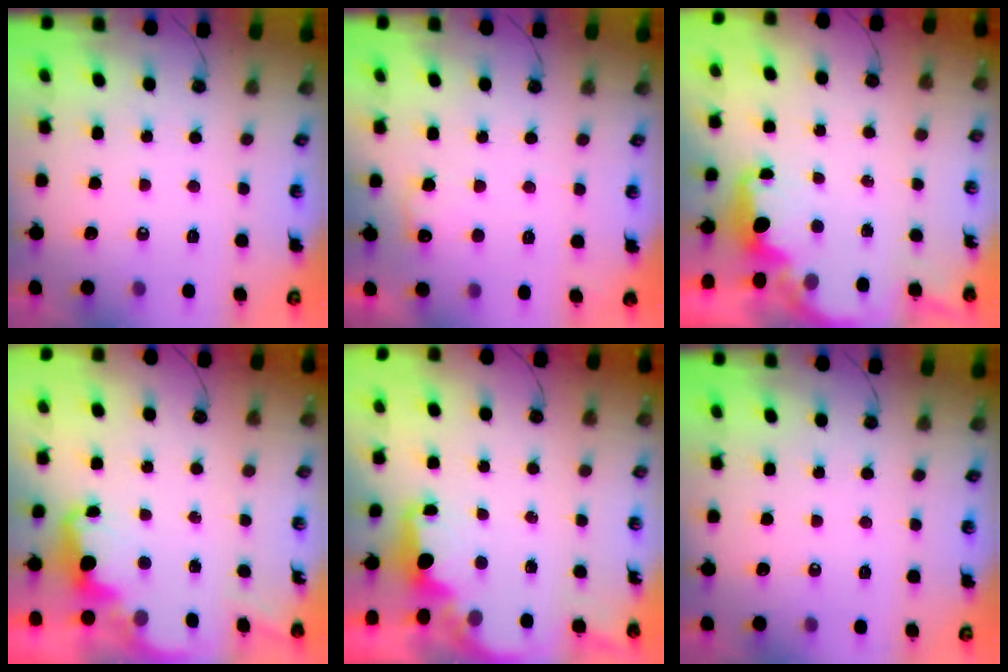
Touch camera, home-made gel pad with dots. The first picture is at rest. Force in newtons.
{"total": 6.5, "press": 6.4, "slide": 1.4}
{"total": 2.2, "press": 2.0, "slide": 0.8}
{"total": 2.5, "press": 2.4, "slide": 0.5}
{"total": 2.0, "press": 1.8, "slide": 0.8}
{"total": 0.0}